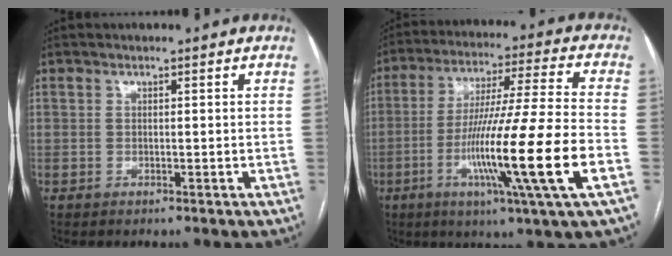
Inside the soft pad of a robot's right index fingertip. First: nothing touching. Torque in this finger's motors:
{"motor_torque": [2.14, 0.00, 1.05, 0.21]}